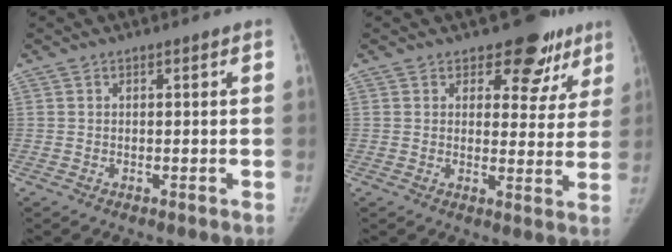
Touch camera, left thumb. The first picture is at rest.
{"total": 9.6, "force": [6.9, 5.8, 3.5], "torque": [0.009, -0.037, 0.072]}